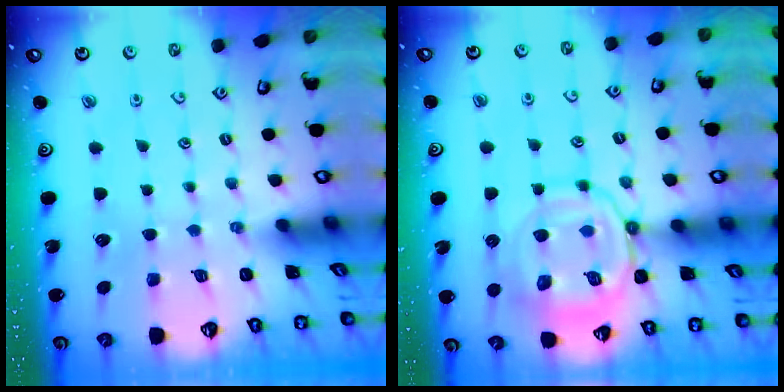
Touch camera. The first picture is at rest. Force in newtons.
{"total": 14.0, "press": 14.0, "slide": 1.3}